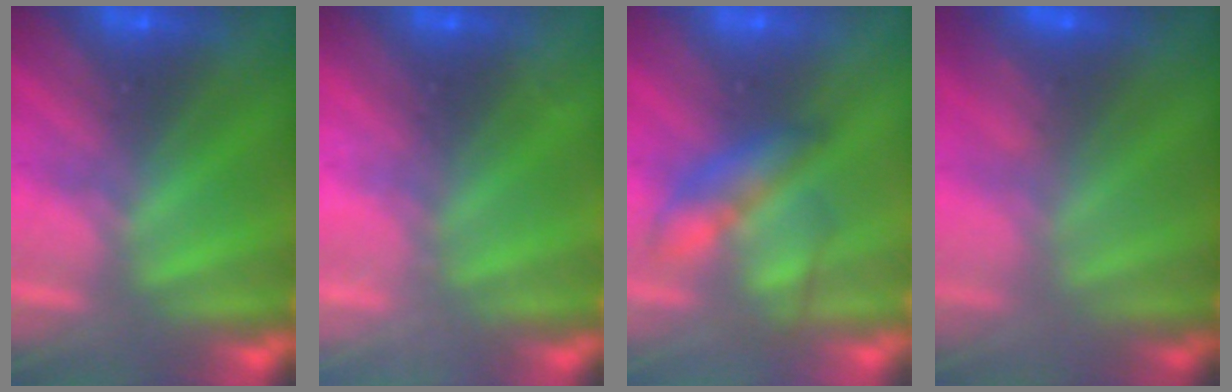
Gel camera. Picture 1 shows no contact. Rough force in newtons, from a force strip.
{"total": 2.3}
{"total": 2.3}
{"total": 2.9}